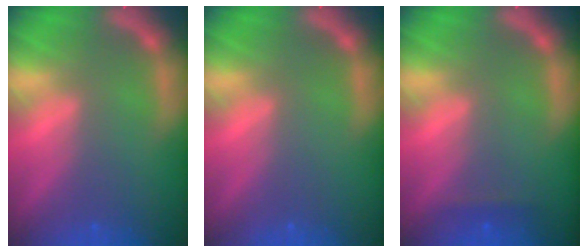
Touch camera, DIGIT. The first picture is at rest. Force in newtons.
{"total": 0.0}
{"total": 0.9}